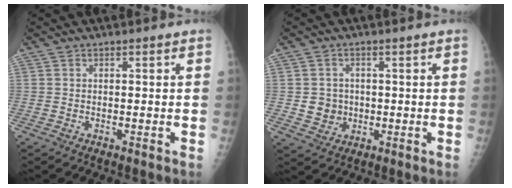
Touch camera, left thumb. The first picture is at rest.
{"total": 4.3, "force": [-0.1, 4.1, 1.2], "torque": [0.008, 0.004, 0.005]}